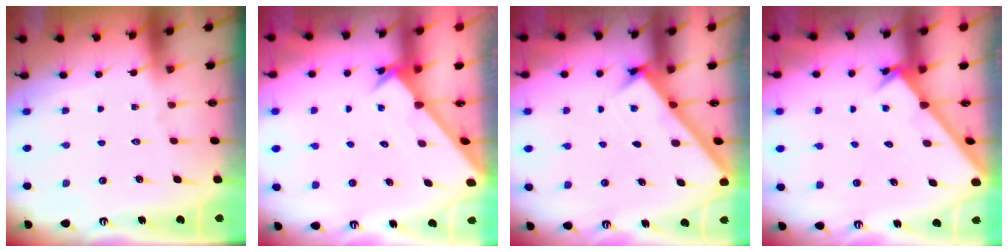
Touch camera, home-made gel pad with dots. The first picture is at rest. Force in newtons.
{"total": 2.5, "press": 2.5, "slide": 0.2}
{"total": 2.6, "press": 2.6, "slide": 0.3}
{"total": 2.0, "press": 2.0, "slide": 0.2}